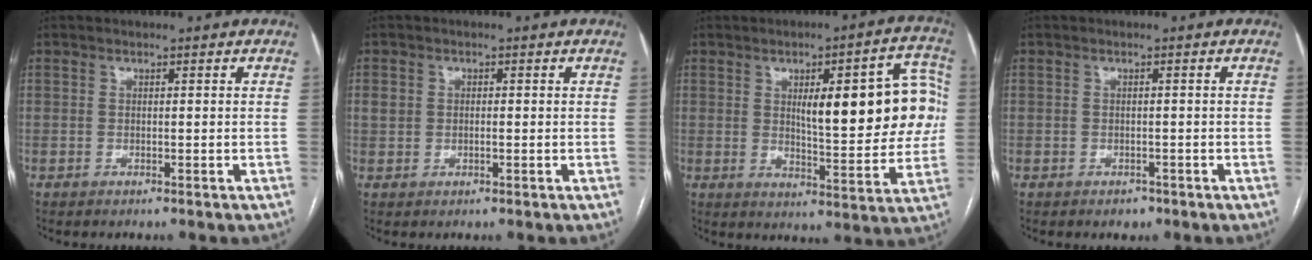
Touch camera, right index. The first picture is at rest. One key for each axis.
{"total": 2.3, "fx": 0.2, "fy": 1.8, "fz": 1.4, "tx": -0.030, "ty": 0.017, "tz": 0.008}
{"total": 16.6, "fx": 2.9, "fy": 4.6, "fz": 15.7, "tx": -0.195, "ty": 0.025, "tz": 0.044}
{"total": 1.5, "fx": -1.0, "fy": 1.1, "fz": 0.4, "tx": -0.006, "ty": 0.002, "tz": -0.010}